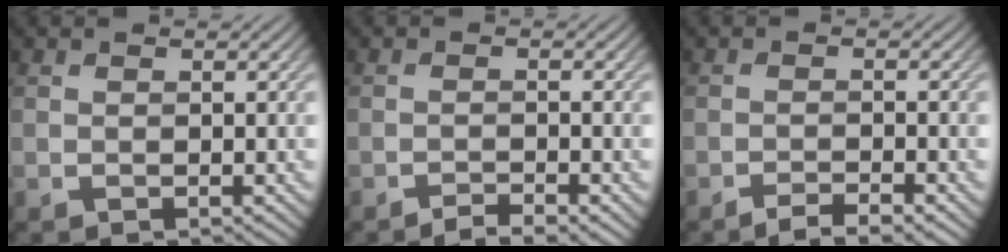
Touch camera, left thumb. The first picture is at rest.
{"total": 2.3, "force": [-1.8, 0.3, 1.4], "torque": [-0.022, 0.002, -0.033]}
{"total": 3.0, "force": [-2.3, 0.4, 1.9], "torque": [-0.027, 0.004, -0.045]}